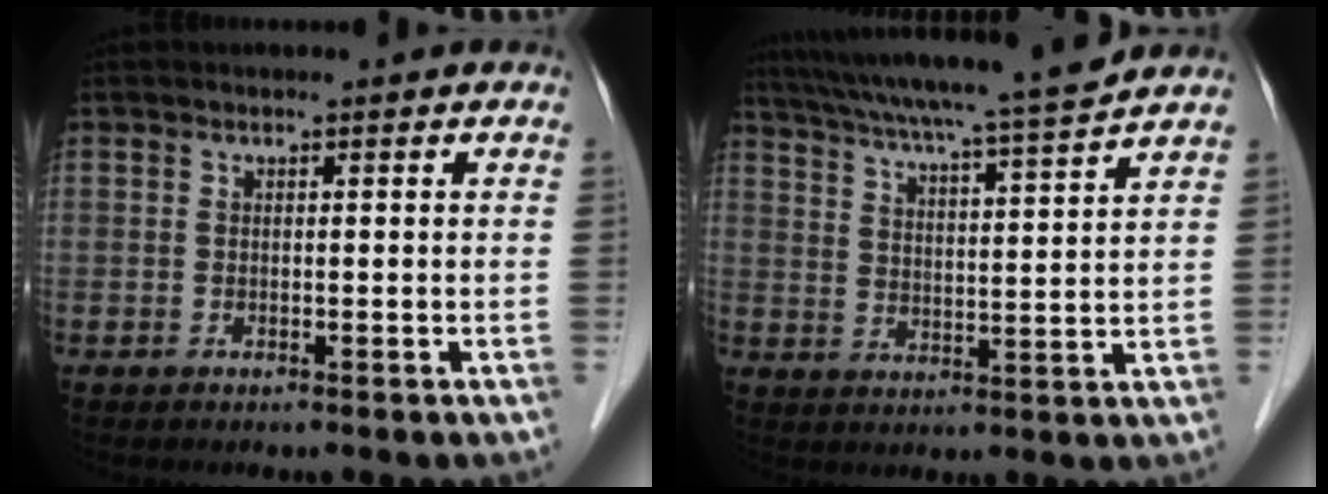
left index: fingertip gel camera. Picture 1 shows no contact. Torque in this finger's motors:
{"motor_torque": [0.85, -0.83, 0.62, 0.18]}